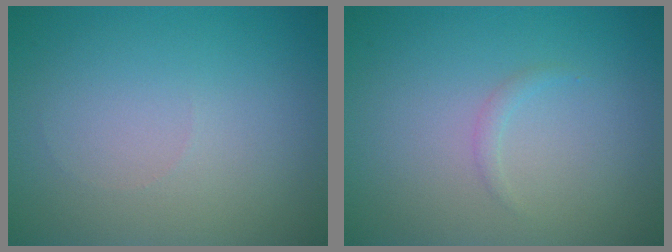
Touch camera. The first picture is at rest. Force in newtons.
{"total": 0.7, "press": 0.7, "slide": 0.1}